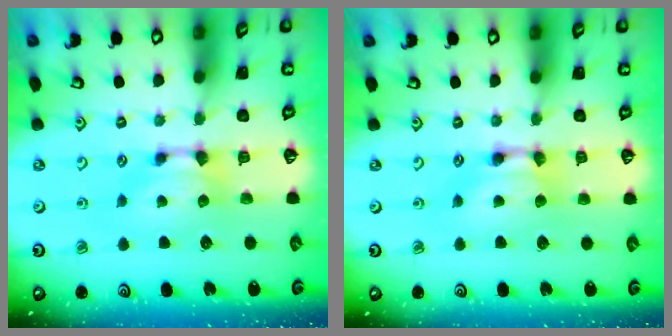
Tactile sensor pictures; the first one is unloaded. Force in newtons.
{"total": 1.9, "press": 1.9, "slide": 0.1}